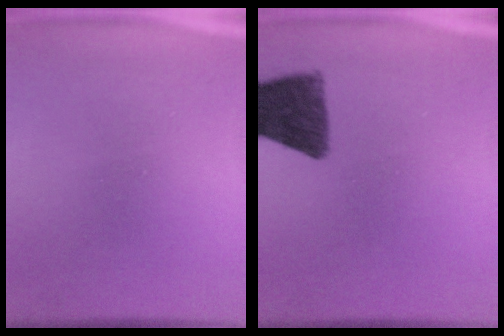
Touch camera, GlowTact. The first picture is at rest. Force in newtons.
{"total": 10.9}